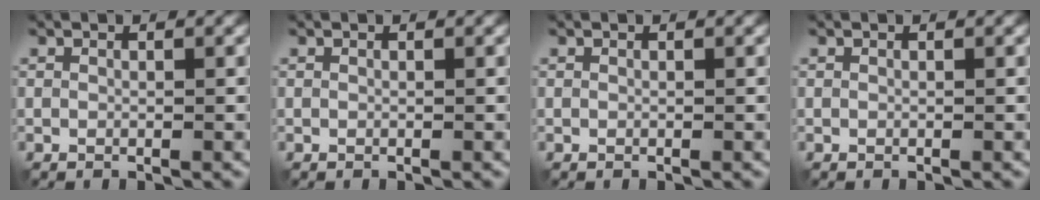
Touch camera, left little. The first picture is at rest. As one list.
[{"total": 0.0}, {"total": 0.0}, {"total": 0.0}]